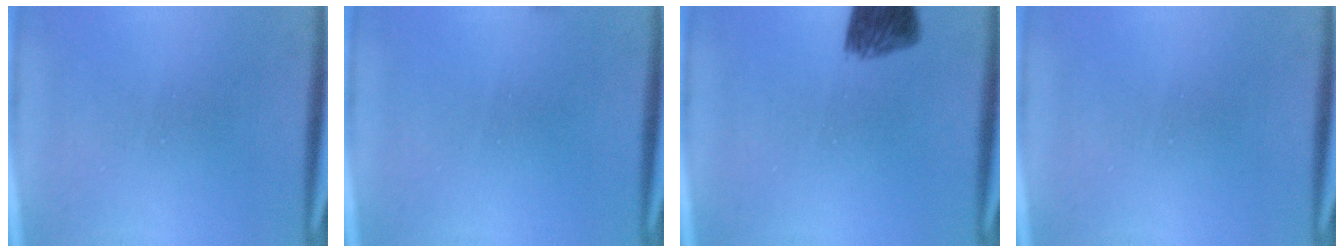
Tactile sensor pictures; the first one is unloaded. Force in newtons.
{"total": 0.6}
{"total": 6.5}
{"total": 0.0}